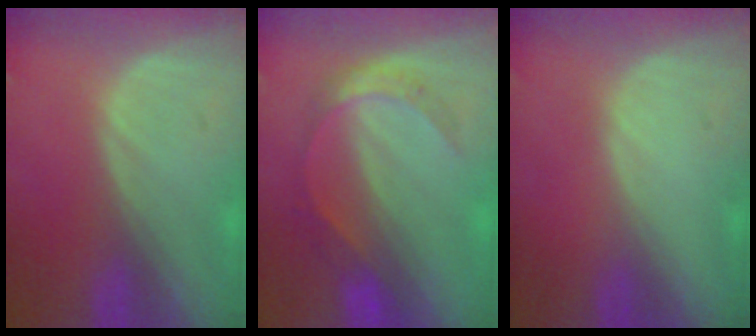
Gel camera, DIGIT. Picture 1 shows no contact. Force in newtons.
{"total": 5.3, "press": 5.0, "slide": 1.7}
{"total": 0.0}